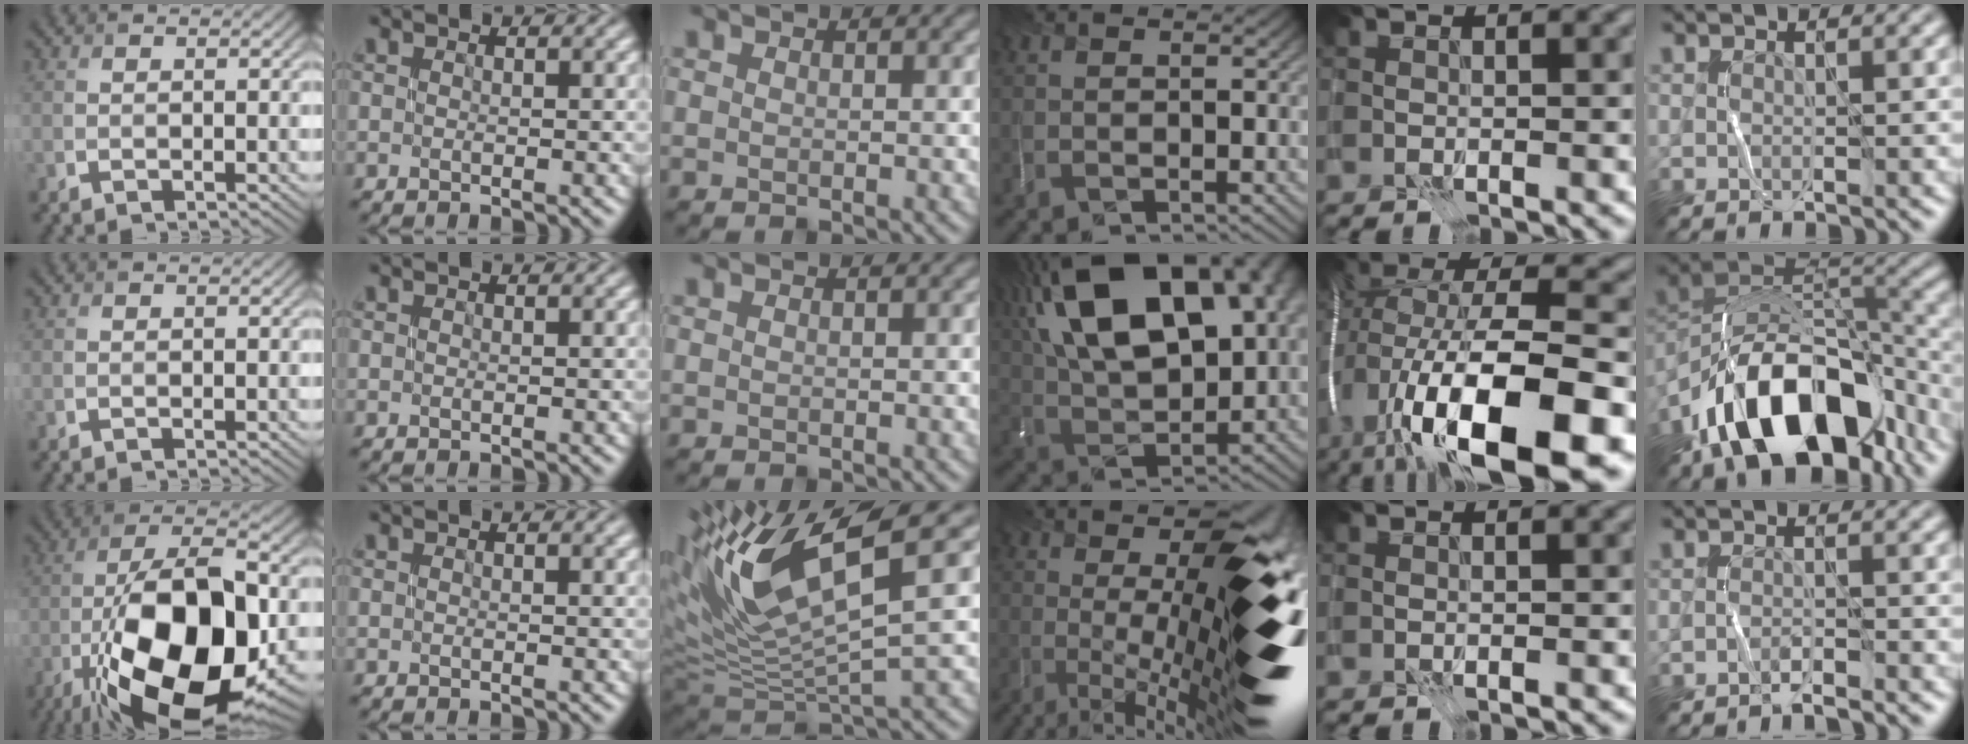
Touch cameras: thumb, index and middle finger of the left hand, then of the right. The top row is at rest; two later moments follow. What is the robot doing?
{"motion": "open", "object": "stapler"}